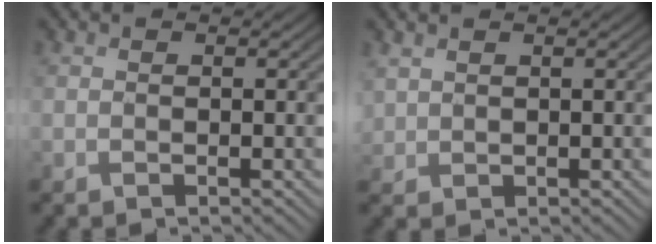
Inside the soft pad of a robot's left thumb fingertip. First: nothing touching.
{"total": 1.7, "force": [1.4, 0.9, 0.1], "torque": [-0.006, -0.001, 0.030]}